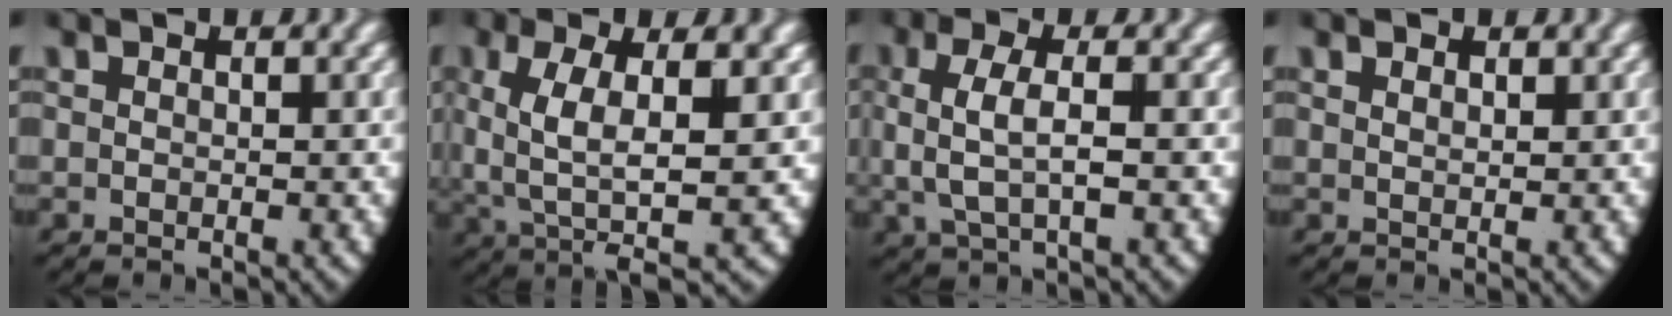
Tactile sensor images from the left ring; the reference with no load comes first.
{"total": 6.8, "force": [0.4, 3.0, 6.1], "torque": [-0.112, -0.013, 0.017]}
{"total": 4.3, "force": [0.8, 2.0, 3.7], "torque": [-0.088, -0.002, 0.022]}
{"total": 0.8, "force": [0.7, -0.1, 0.3], "torque": [-0.006, -0.008, 0.021]}